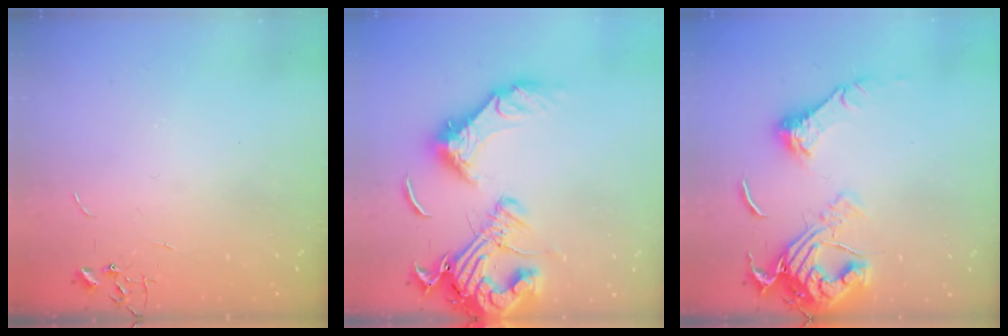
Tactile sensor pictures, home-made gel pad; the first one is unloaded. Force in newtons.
{"total": 22.6, "press": 22.3, "slide": 3.7}
{"total": 16.8, "press": 16.7, "slide": 1.8}